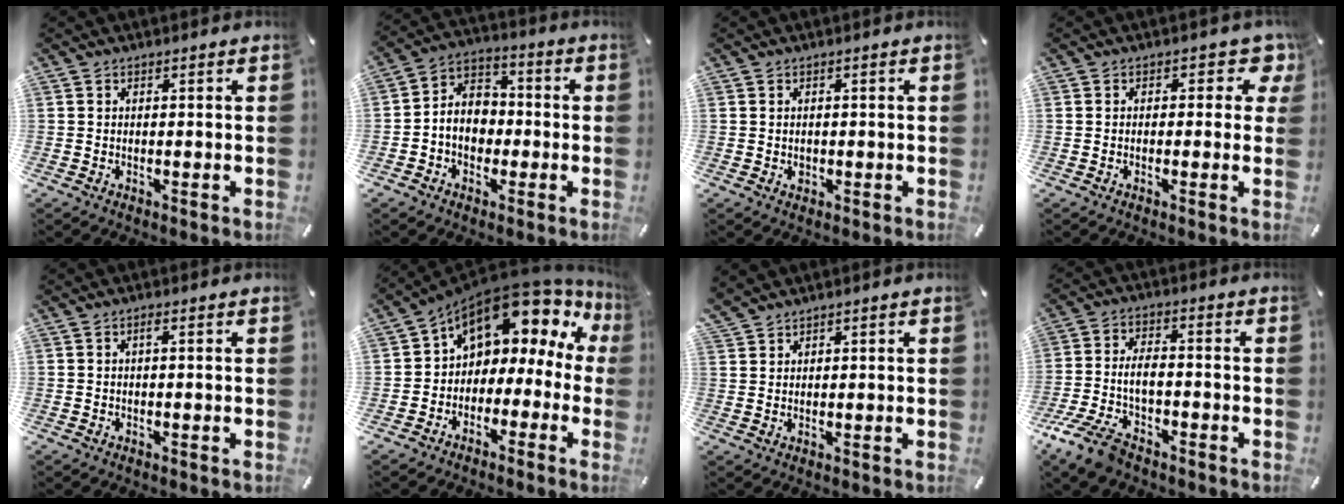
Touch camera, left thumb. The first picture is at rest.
{"total": 7.7, "force": [-2.0, 6.6, 3.4], "torque": [-0.079, 0.019, -0.039]}
{"total": 1.0, "force": [-0.1, 1.0, 0.4], "torque": [-0.008, 0.004, -0.002]}
{"total": 4.4, "force": [1.3, 2.8, 3.1], "torque": [-0.027, -0.009, 0.014]}
{"total": 1.1, "force": [0.1, 0.1, 1.1], "torque": [-0.019, -0.001, 0.001]}
{"total": 11.6, "force": [7.9, 6.0, 5.9], "torque": [-0.098, -0.077, 0.131]}
{"total": 2.1, "force": [2.0, 0.4, 0.5], "torque": [-0.012, -0.006, 0.039]}
{"total": 9.3, "force": [-4.5, 5.1, 6.2], "torque": [-0.143, 0.012, -0.088]}